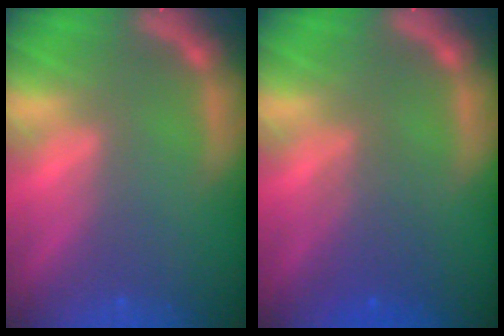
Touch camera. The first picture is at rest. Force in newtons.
{"total": 3.0}